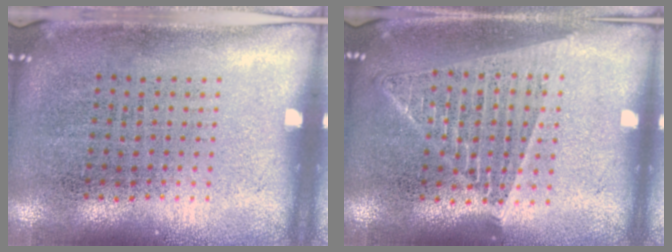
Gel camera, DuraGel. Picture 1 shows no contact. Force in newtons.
{"total": 1.5, "press": 1.4, "slide": 0.6}